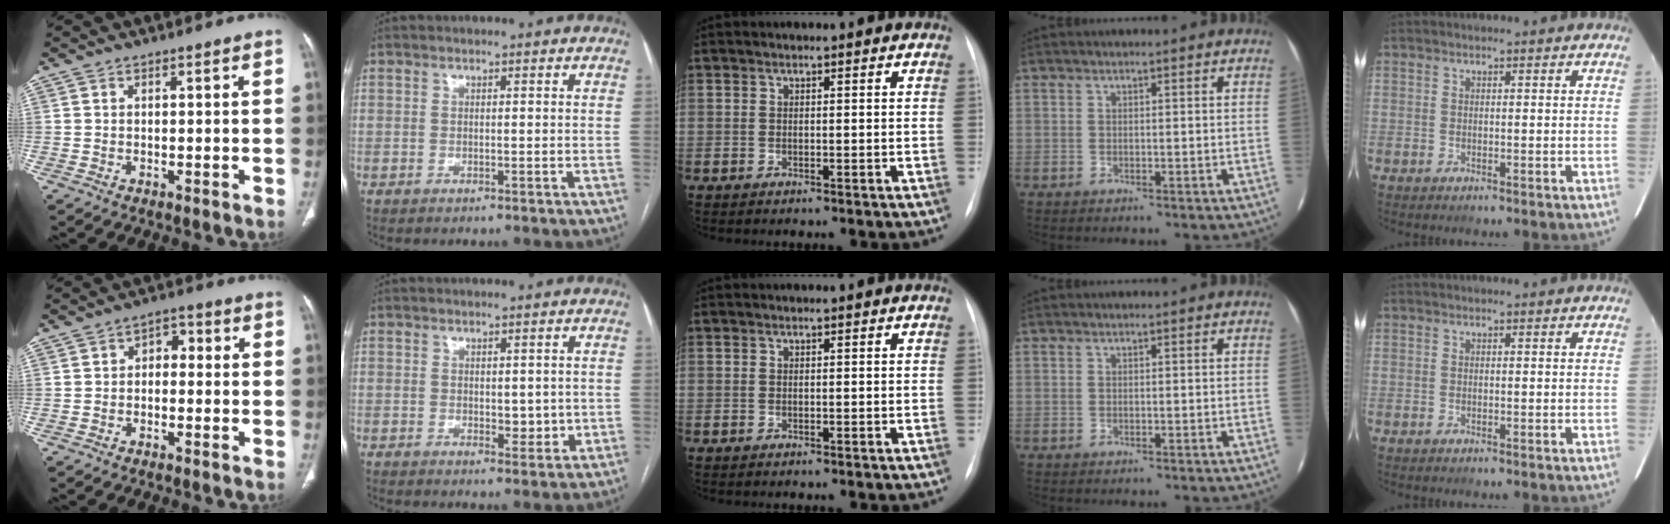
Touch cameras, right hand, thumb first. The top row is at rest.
{"thumb": {"total": 3.7, "force": [-0.2, 2.6, 2.6], "torque": [-0.020, 0.020, -0.015]}, "index": {"total": 3.3, "force": [0.0, 1.8, 2.7], "torque": [-0.032, -0.006, 0.007]}}